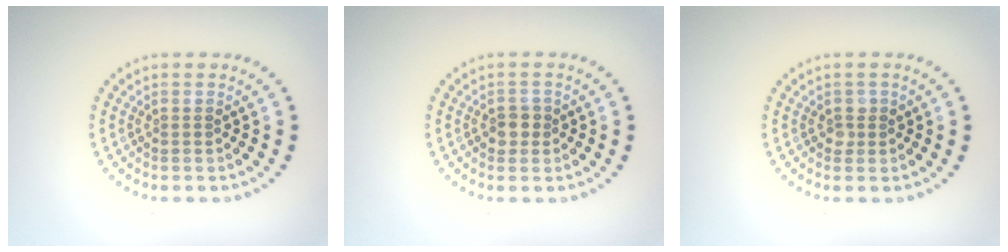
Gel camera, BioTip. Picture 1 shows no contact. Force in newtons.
{"total": 1.6, "press": 1.5, "slide": 0.5}
{"total": 1.0, "press": 1.0, "slide": 0.2}